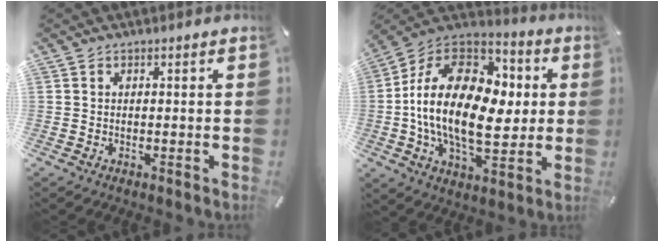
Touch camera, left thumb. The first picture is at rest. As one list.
[{"total": 23.3, "force": [-0.1, 14.4, 18.4], "torque": [-0.363, -0.005, -0.005]}]